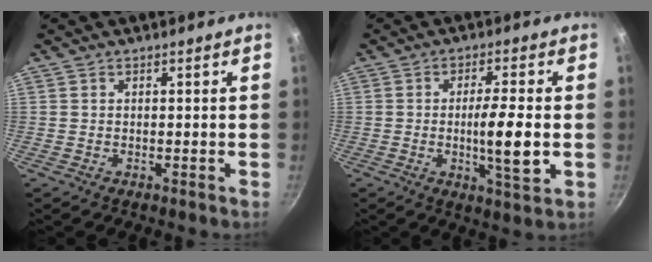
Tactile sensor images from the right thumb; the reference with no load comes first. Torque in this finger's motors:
{"motor_torque": [2.63, 2.38, 1.52, -0.54, 0.54]}